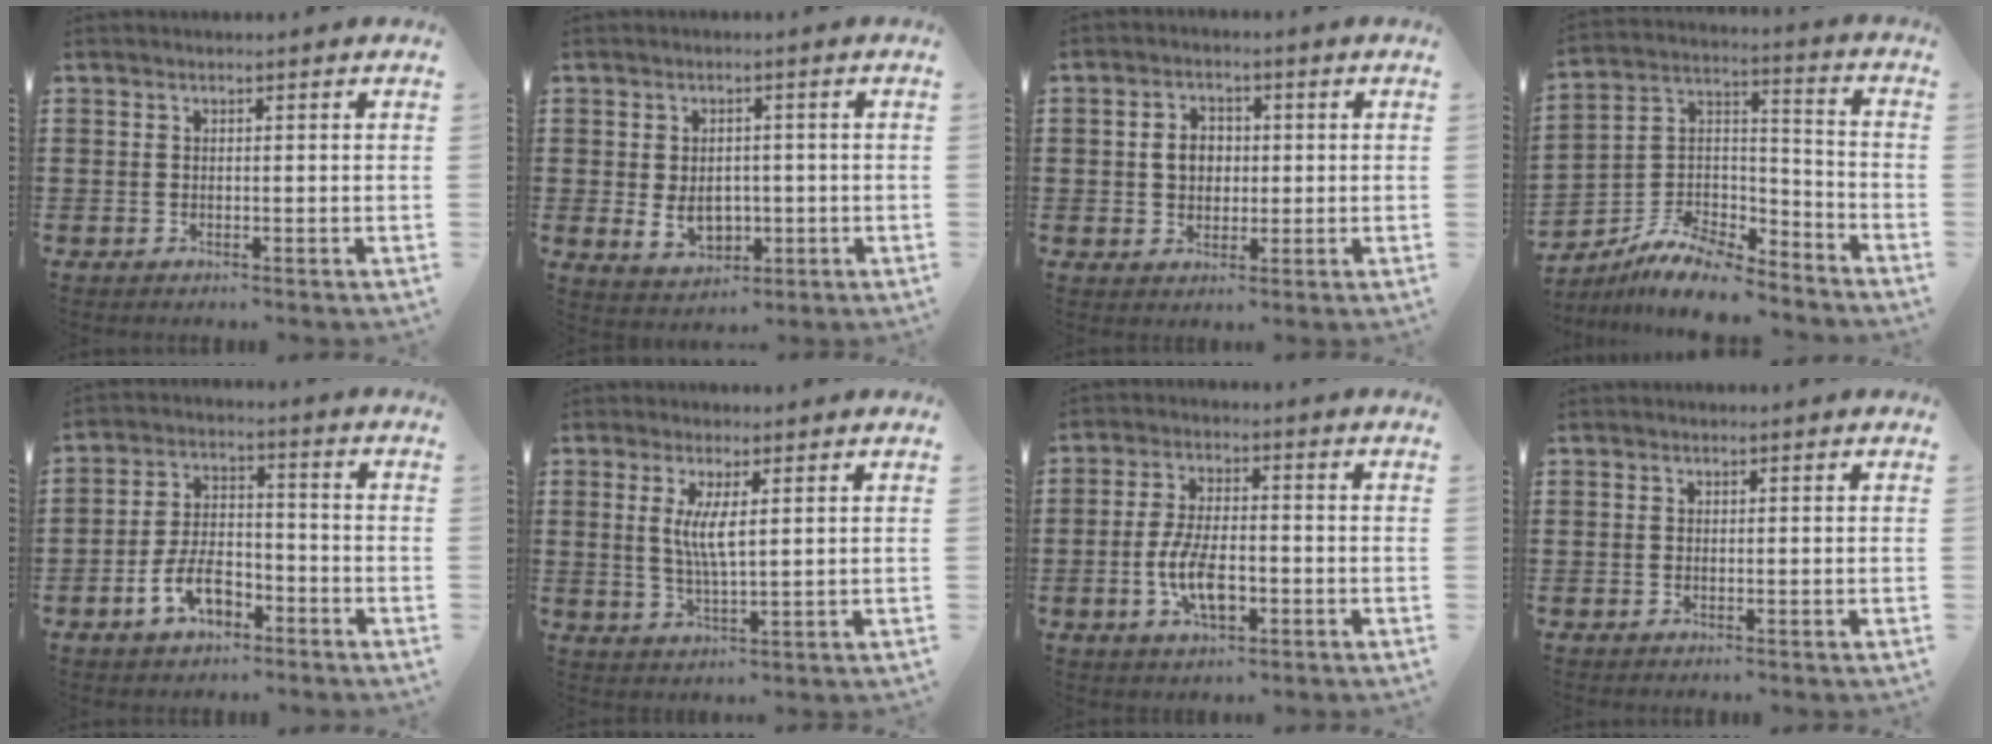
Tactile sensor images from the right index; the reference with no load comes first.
{"total": 4.6, "force": [-0.4, 3.5, 3.0], "torque": [-0.046, 0.002, -0.011]}
{"total": 3.8, "force": [0.0, 3.0, 2.3], "torque": [-0.045, 0.008, -0.006]}
{"total": 9.3, "force": [-8.0, 3.0, 3.6], "torque": [-0.083, 0.014, -0.158]}
{"total": 7.1, "force": [-3.8, 3.8, 4.7], "torque": [-0.104, 0.010, -0.076]}
{"total": 5.0, "force": [1.1, 1.0, 4.8], "torque": [-0.097, 0.000, 0.016]}
{"total": 7.8, "force": [-2.3, 3.4, 6.6], "torque": [-0.144, -0.002, -0.046]}
{"total": 0.0}